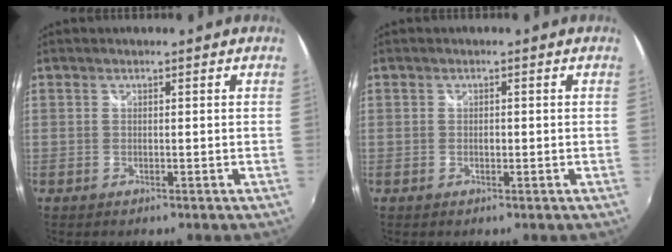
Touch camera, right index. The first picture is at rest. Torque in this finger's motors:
{"motor_torque": [0.15, 0.05, 0.02, 0.00]}